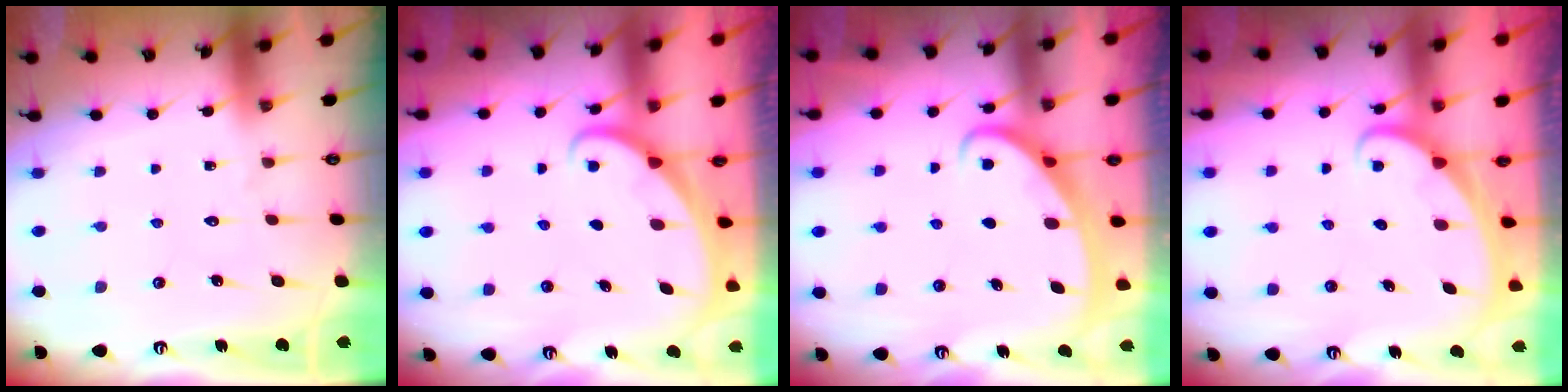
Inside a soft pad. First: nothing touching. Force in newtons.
{"total": 1.6, "press": 1.6, "slide": 0.1}
{"total": 2.4, "press": 2.4, "slide": 0.4}
{"total": 1.7, "press": 1.7, "slide": 0.1}